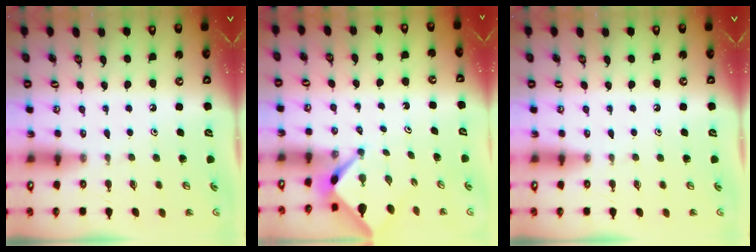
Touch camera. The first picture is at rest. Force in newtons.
{"total": 2.5, "press": 2.5, "slide": 0.2}
{"total": 0.0}